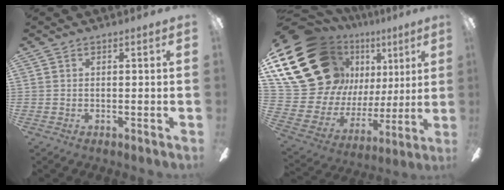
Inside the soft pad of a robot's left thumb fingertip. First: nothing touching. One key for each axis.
{"total": 28.0, "fx": 13.0, "fy": 19.8, "fz": 15.0, "tx": -0.298, "ty": -0.088, "tz": 0.283}